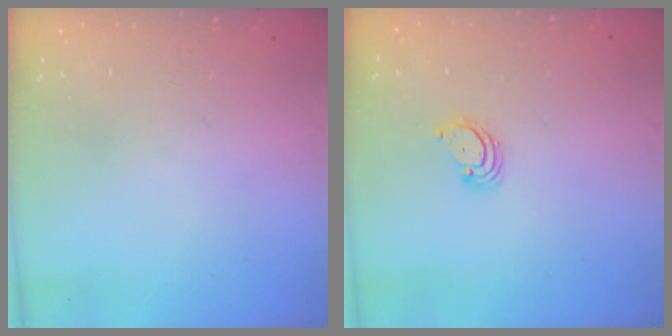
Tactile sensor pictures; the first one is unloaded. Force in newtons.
{"total": 2.9, "press": 2.9, "slide": 0.3}